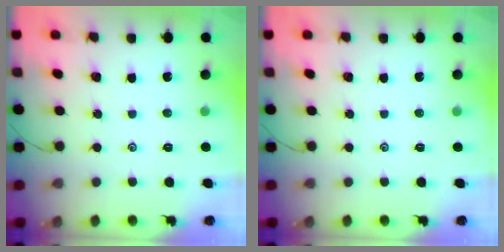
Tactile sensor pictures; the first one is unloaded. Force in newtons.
{"total": 0.0}